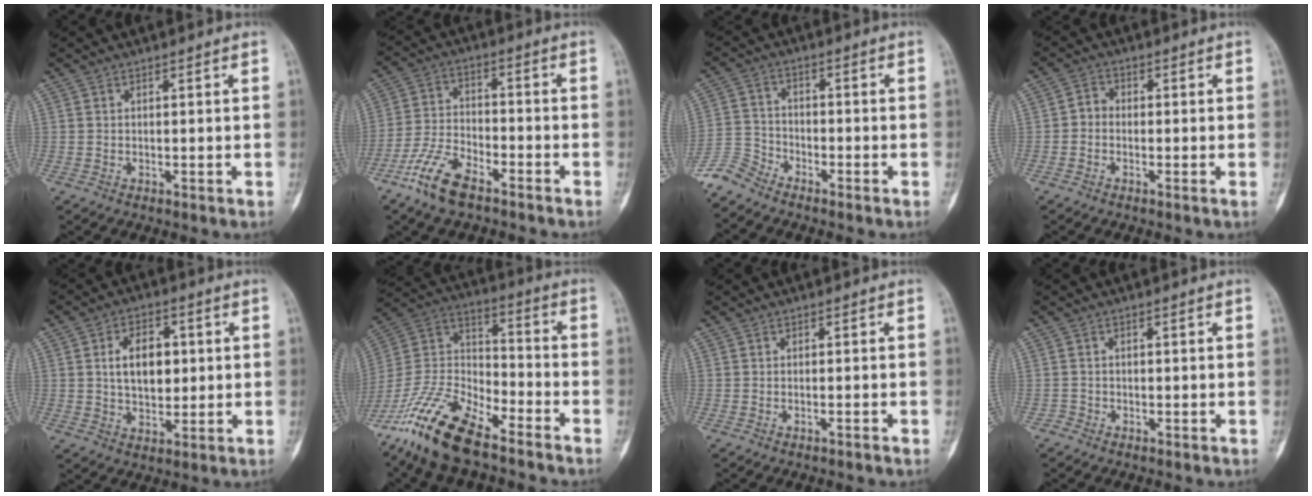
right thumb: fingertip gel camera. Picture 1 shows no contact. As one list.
[{"total": 10.2, "force": [-6.9, 3.9, 6.4], "torque": [-0.142, 0.032, -0.137]}, {"total": 5.4, "force": [-5.2, 1.3, 0.9], "torque": [-0.025, 0.016, -0.113]}, {"total": 2.4, "force": [-0.8, 1.6, 1.7], "torque": [-0.023, 0.005, -0.030]}, {"total": 9.6, "force": [1.6, 6.2, 7.1], "torque": [-0.087, 0.002, 0.029]}, {"total": 18.9, "force": [-13.8, 6.5, 11.2], "torque": [-0.230, 0.063, -0.262]}, {"total": 0.7, "force": [-0.5, 0.0, 0.5], "torque": [-0.014, 0.007, -0.003]}, {"total": 1.1, "force": [-0.7, 0.7, -0.3], "torque": [0.016, 0.006, -0.022]}]